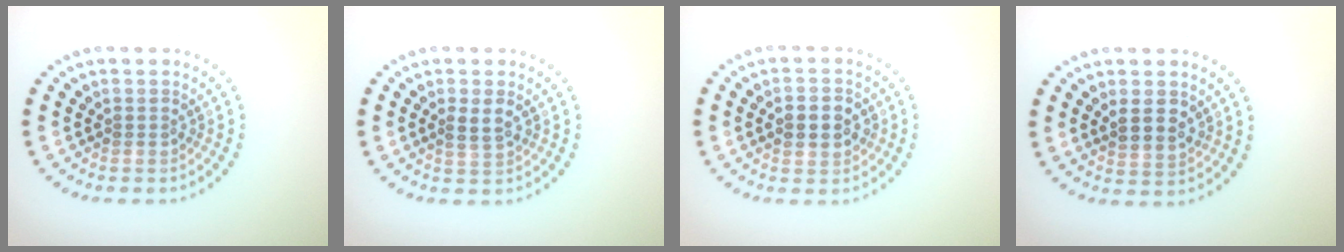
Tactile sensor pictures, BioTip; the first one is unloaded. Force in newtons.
{"total": 1.9, "press": 1.8, "slide": 0.6}
{"total": 3.0, "press": 3.0, "slide": 0.1}
{"total": 2.6, "press": 2.5, "slide": 0.7}